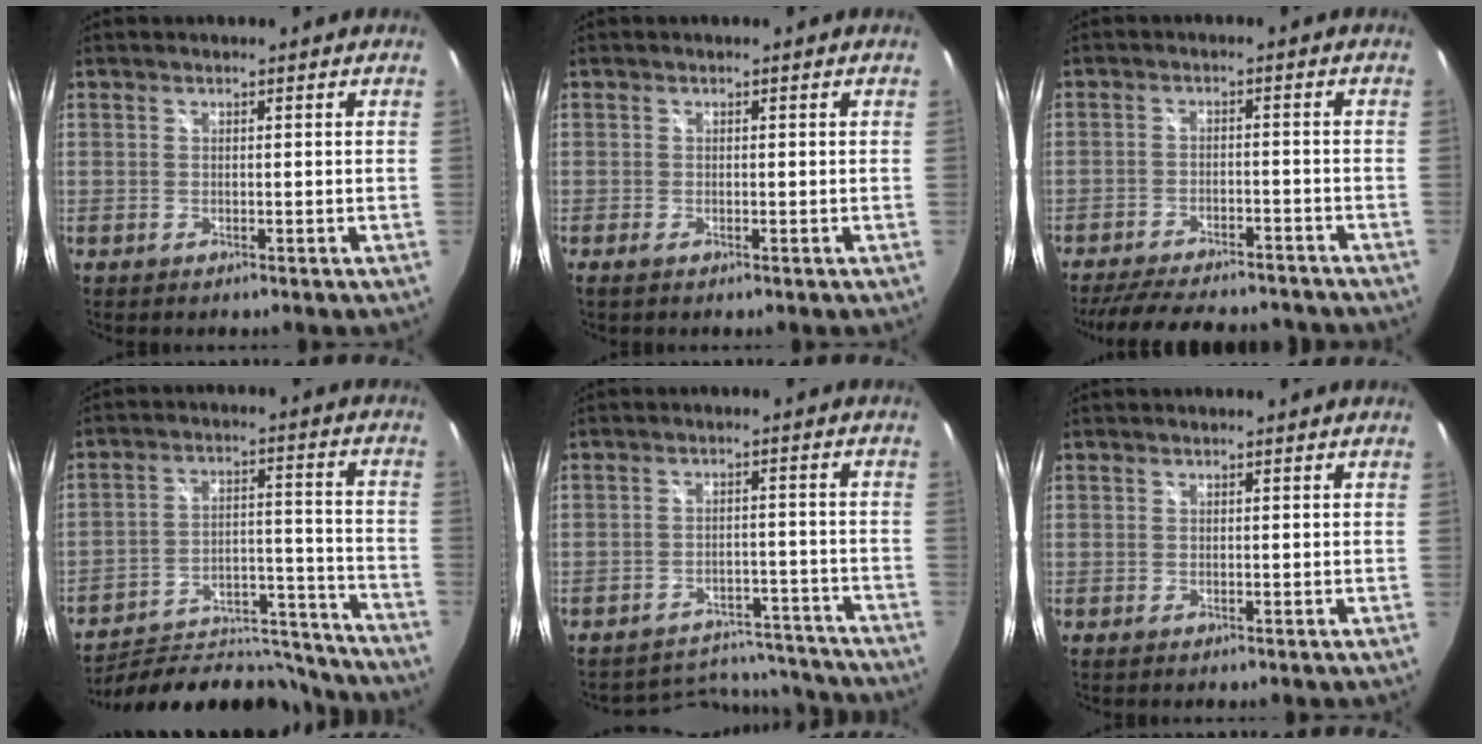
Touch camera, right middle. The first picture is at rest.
{"total": 0.7, "force": [-0.4, 0.1, 0.6], "torque": [-0.011, -0.003, -0.010]}
{"total": 17.8, "force": [-15.4, 4.8, 7.6], "torque": [-0.157, -0.013, -0.213]}
{"total": 22.9, "force": [-21.1, 6.3, 6.5], "torque": [-0.100, 0.028, -0.281]}
{"total": 13.5, "force": [-12.7, 4.3, 1.5], "torque": [-0.033, 0.036, -0.158]}
{"total": 0.0}